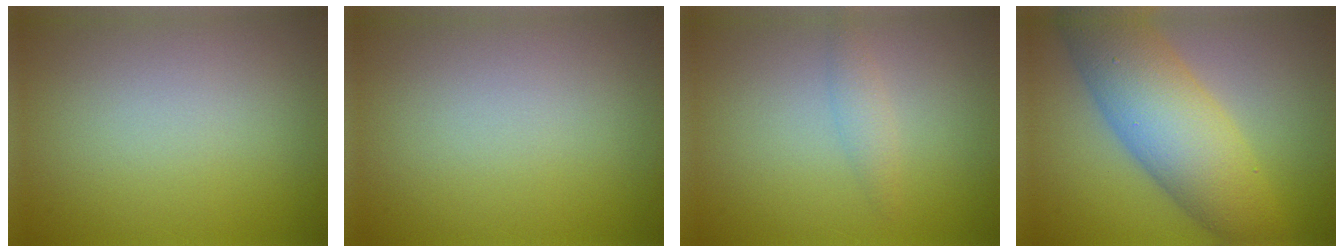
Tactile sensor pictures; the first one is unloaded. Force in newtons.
{"total": 0.0}
{"total": 1.2, "press": 1.2, "slide": 0.0}
{"total": 8.8, "press": 8.8, "slide": 0.3}